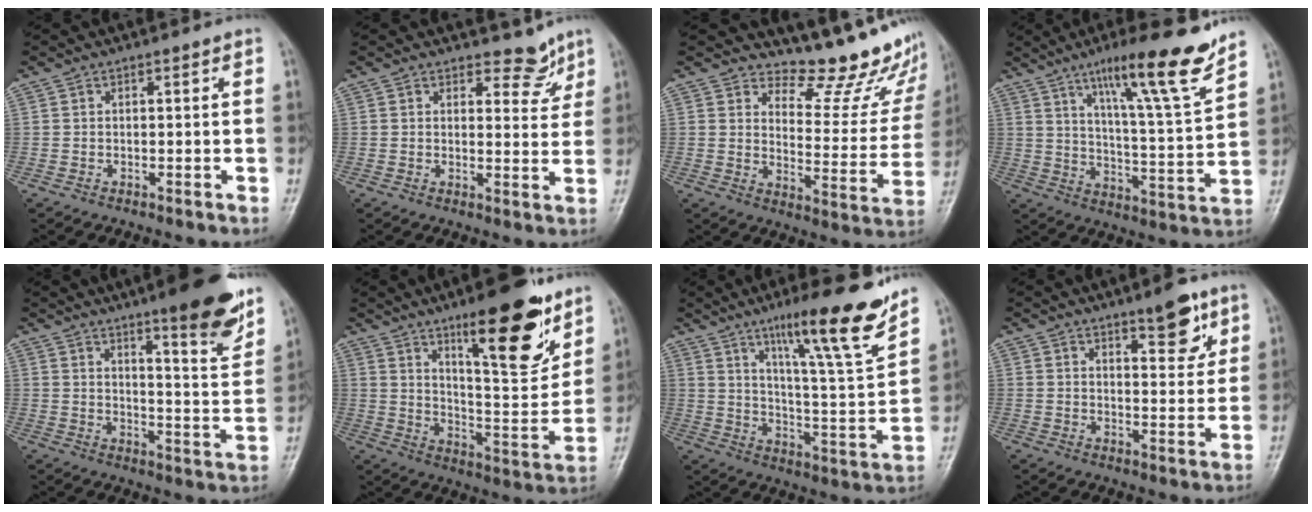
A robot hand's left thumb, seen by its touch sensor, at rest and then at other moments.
{"total": 4.7, "force": [3.8, 2.3, 1.2], "torque": [0.012, -0.031, 0.049]}
{"total": 16.5, "force": [14.2, 5.8, 6.0], "torque": [-0.025, -0.130, 0.167]}
{"total": 17.0, "force": [11.6, 1.5, 12.3], "torque": [-0.173, -0.067, 0.182]}
{"total": 14.1, "force": [9.7, 2.3, 10.0], "torque": [-0.111, -0.064, 0.139]}
{"total": 18.6, "force": [11.4, 5.1, 13.8], "torque": [-0.165, -0.075, 0.184]}
{"total": 18.2, "force": [12.4, 1.8, 13.2], "torque": [-0.180, -0.073, 0.194]}
{"total": 7.9, "force": [4.9, 2.7, 5.5], "torque": [-0.055, -0.030, 0.067]}